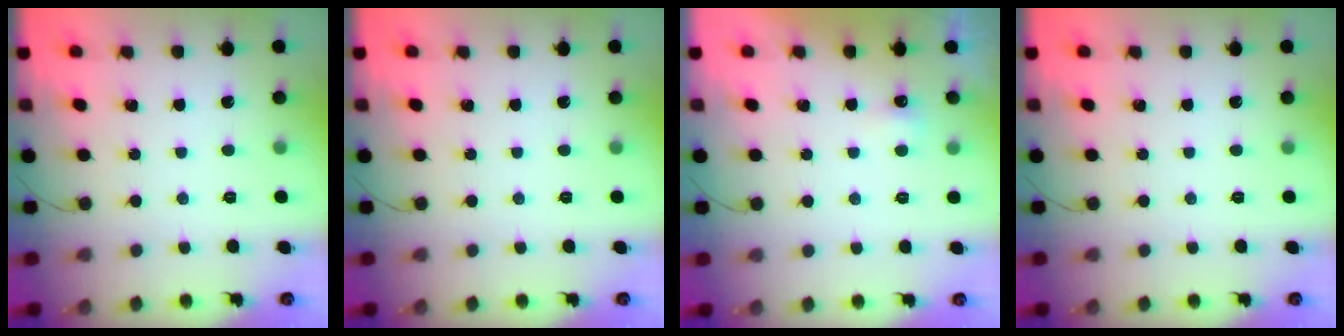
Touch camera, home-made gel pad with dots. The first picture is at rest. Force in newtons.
{"total": 0.0}
{"total": 3.3, "press": 3.1, "slide": 0.9}
{"total": 0.0}